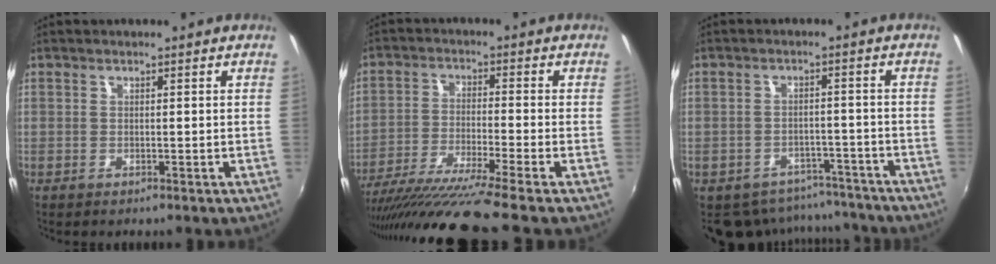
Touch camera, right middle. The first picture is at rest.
{"total": 13.8, "force": [-11.2, -1.8, 7.8], "torque": [-0.156, -0.040, -0.197]}
{"total": 11.2, "force": [-9.3, 5.8, 2.5], "torque": [-0.061, 0.013, -0.109]}